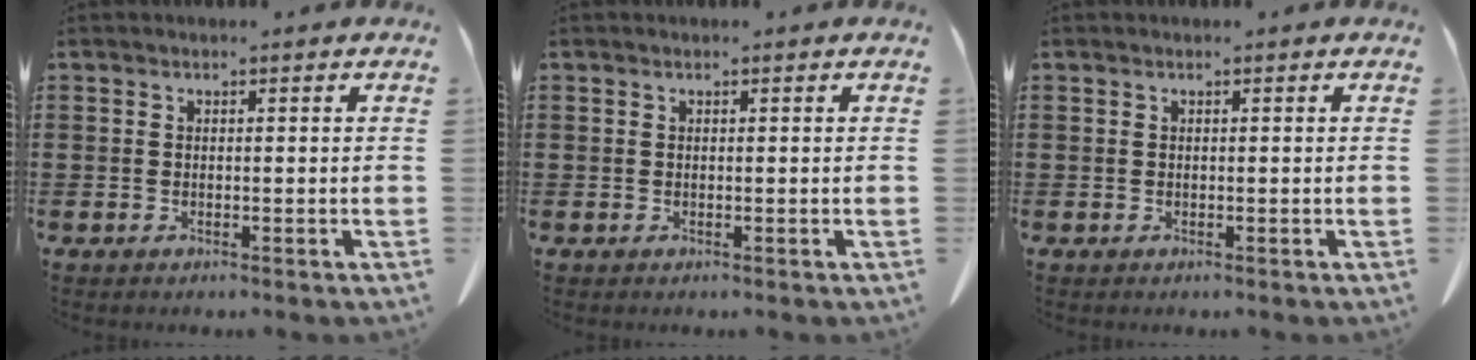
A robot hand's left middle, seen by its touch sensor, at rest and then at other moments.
{"total": 0.0}
{"total": 0.0}